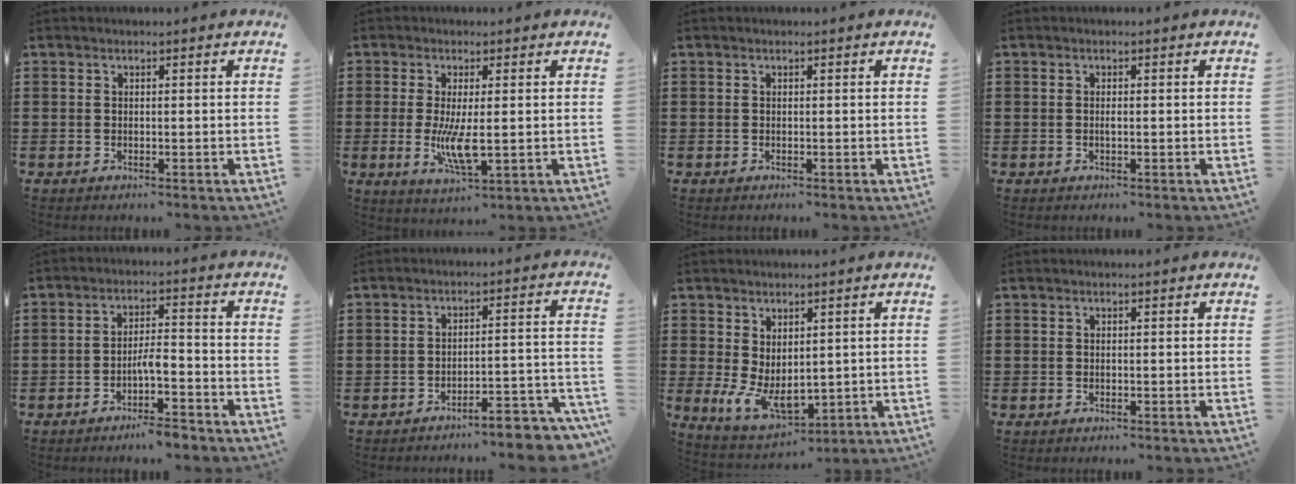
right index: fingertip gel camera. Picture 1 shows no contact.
{"total": 5.8, "force": [-0.4, 1.5, 5.6], "torque": [-0.119, -0.011, -0.010]}
{"total": 0.0}
{"total": 0.6, "force": [0.0, 0.2, 0.6], "torque": [-0.012, -0.004, 0.001]}
{"total": 4.8, "force": [-3.0, 1.2, 3.6], "torque": [-0.069, 0.007, -0.059]}
{"total": 4.6, "force": [-4.3, 0.0, 1.7], "torque": [-0.029, -0.010, -0.087]}
{"total": 5.6, "force": [0.5, 3.4, 4.4], "torque": [-0.102, -0.008, 0.012]}
{"total": 0.0}